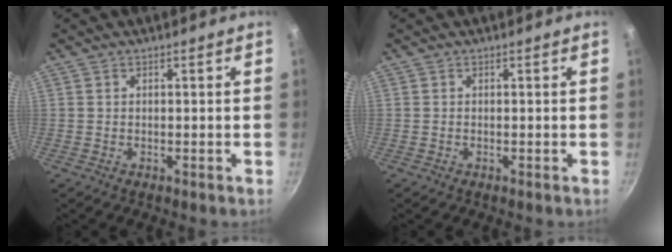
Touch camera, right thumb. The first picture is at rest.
{"total": 0.0}